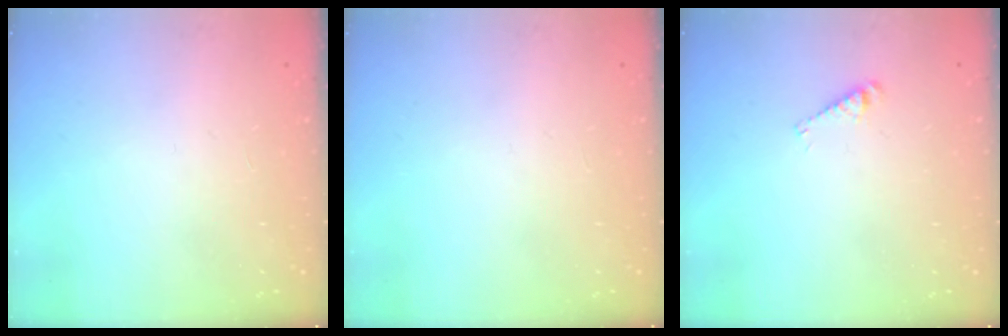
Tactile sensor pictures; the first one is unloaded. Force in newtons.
{"total": 0.0}
{"total": 3.3, "press": 3.3, "slide": 0.3}